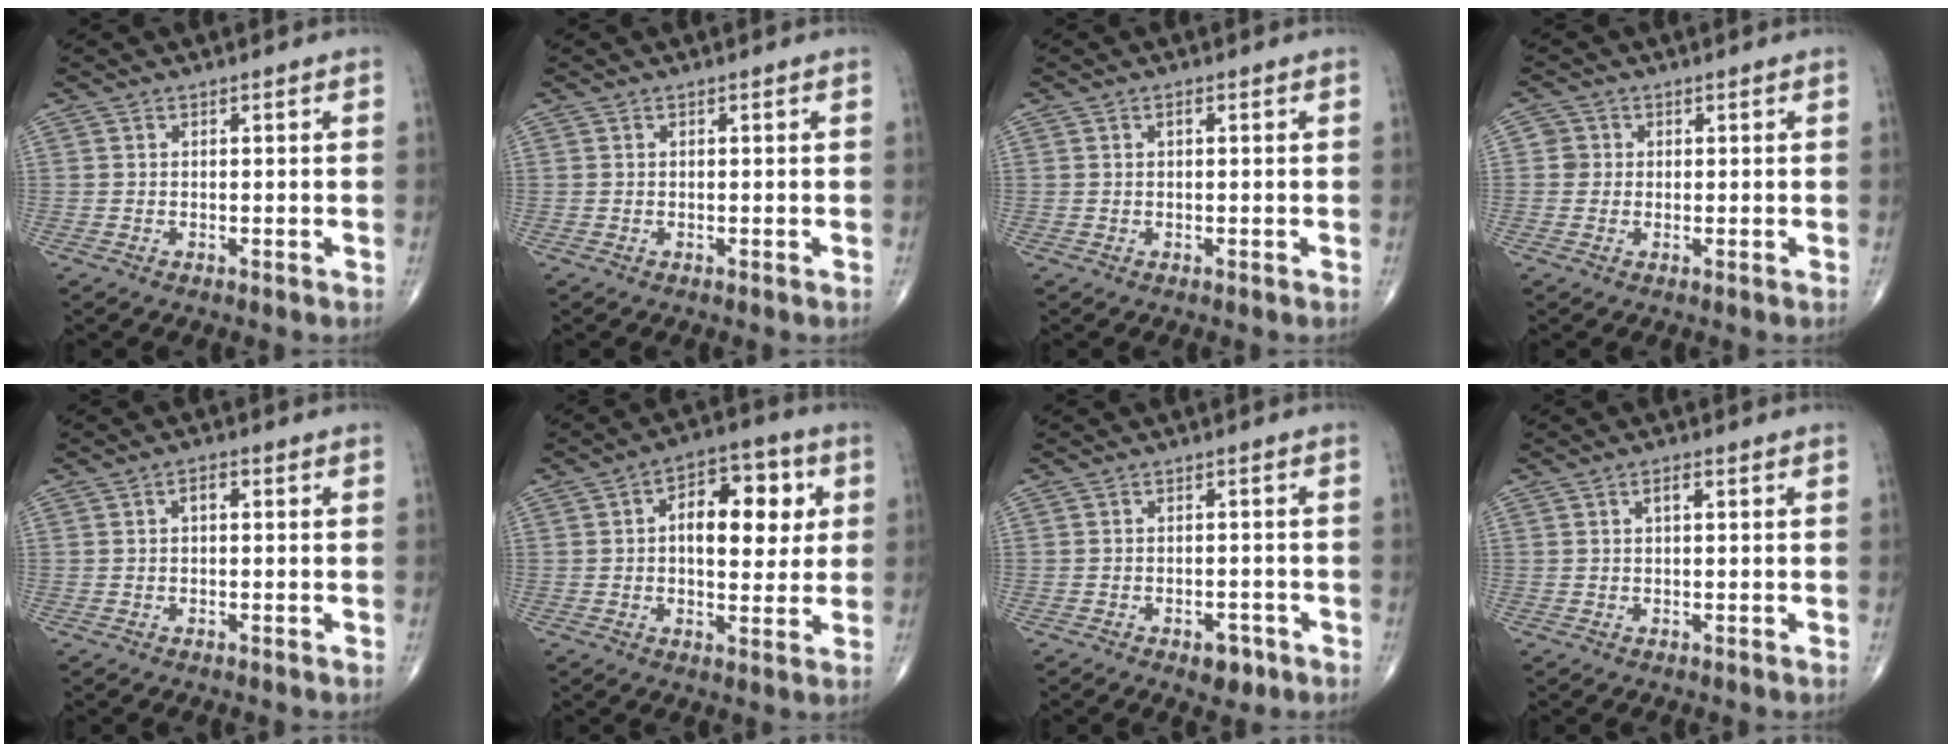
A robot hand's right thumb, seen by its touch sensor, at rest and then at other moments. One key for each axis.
{"total": 0.0}
{"total": 0.9, "fx": 0.3, "fy": 0.4, "fz": 0.8, "tx": -0.014, "ty": 0.003, "tz": 0.003}
{"total": 2.2, "fx": 0.2, "fy": 2.2, "fz": 0.2, "tx": 0.013, "ty": 0.006, "tz": -0.001}
{"total": 1.9, "fx": 0.3, "fy": 1.0, "fz": 1.6, "tx": -0.025, "ty": 0.008, "tz": 0.002}
{"total": 13.0, "fx": 2.4, "fy": 7.2, "fz": 10.6, "tx": -0.119, "ty": 0.011, "tz": 0.029}
{"total": 3.7, "fx": -2.1, "fy": 2.1, "fz": 2.3, "tx": -0.018, "ty": 0.009, "tz": -0.024}
{"total": 1.7, "fx": 0.5, "fy": 0.6, "fz": 1.4, "tx": -0.027, "ty": 0.004, "tz": 0.009}